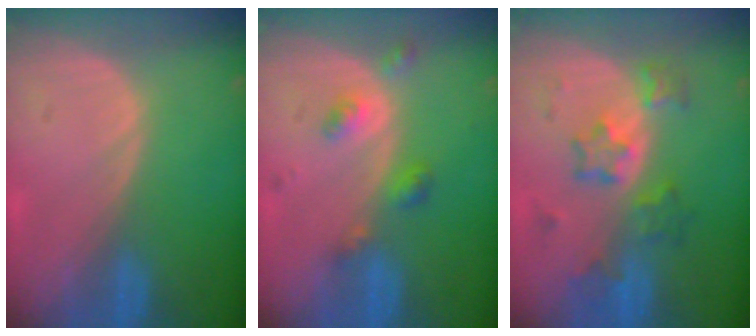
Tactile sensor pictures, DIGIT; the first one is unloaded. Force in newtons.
{"total": 4.4, "press": 4.0, "slide": 2.0}
{"total": 6.2, "press": 6.2, "slide": 0.4}